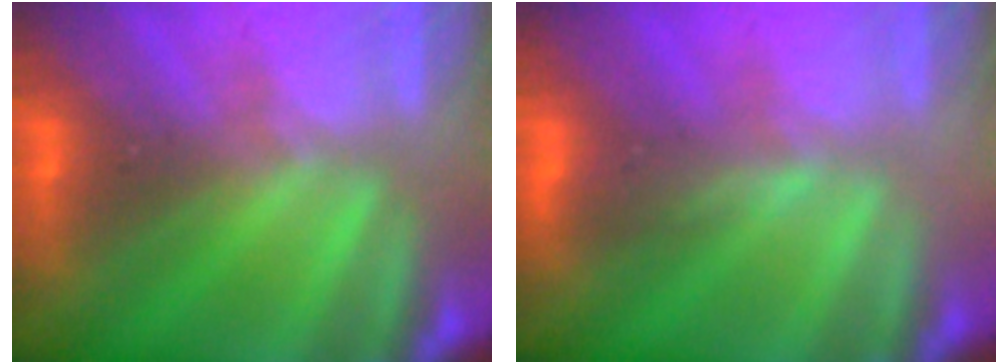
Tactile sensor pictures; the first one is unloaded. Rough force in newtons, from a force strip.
{"total": 4.3}